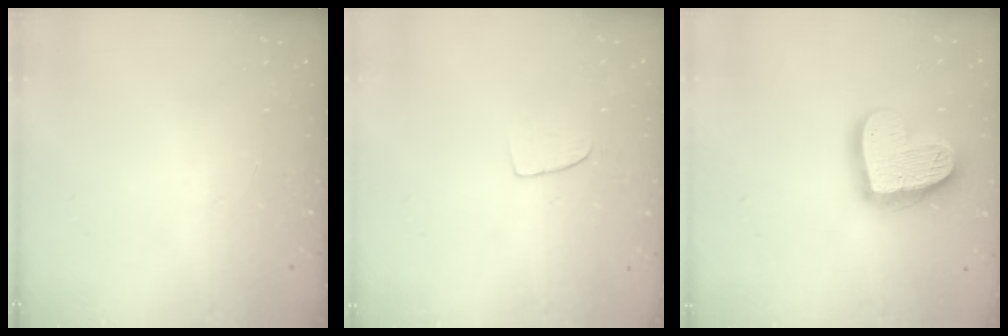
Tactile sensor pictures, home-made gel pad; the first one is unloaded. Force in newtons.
{"total": 5.9, "press": 5.9, "slide": 0.4}
{"total": 18.0, "press": 17.9, "slide": 1.3}